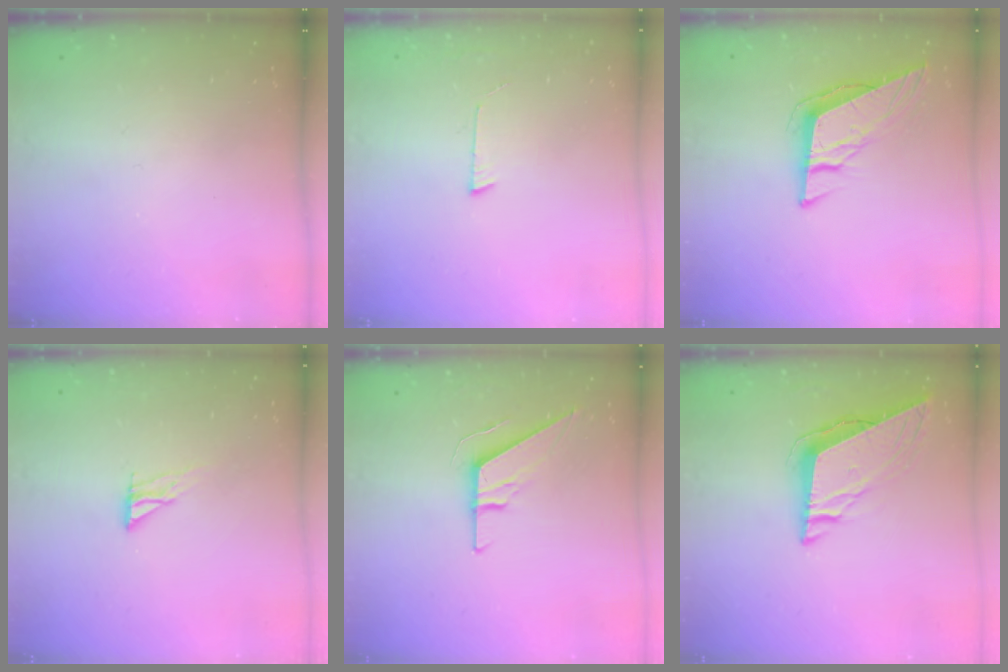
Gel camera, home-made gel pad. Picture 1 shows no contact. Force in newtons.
{"total": 4.2, "press": 4.2, "slide": 0.4}
{"total": 10.2, "press": 10.0, "slide": 1.6}
{"total": 6.3, "press": 6.3, "slide": 0.6}
{"total": 9.2, "press": 9.1, "slide": 0.9}
{"total": 8.6, "press": 8.5, "slide": 1.3}